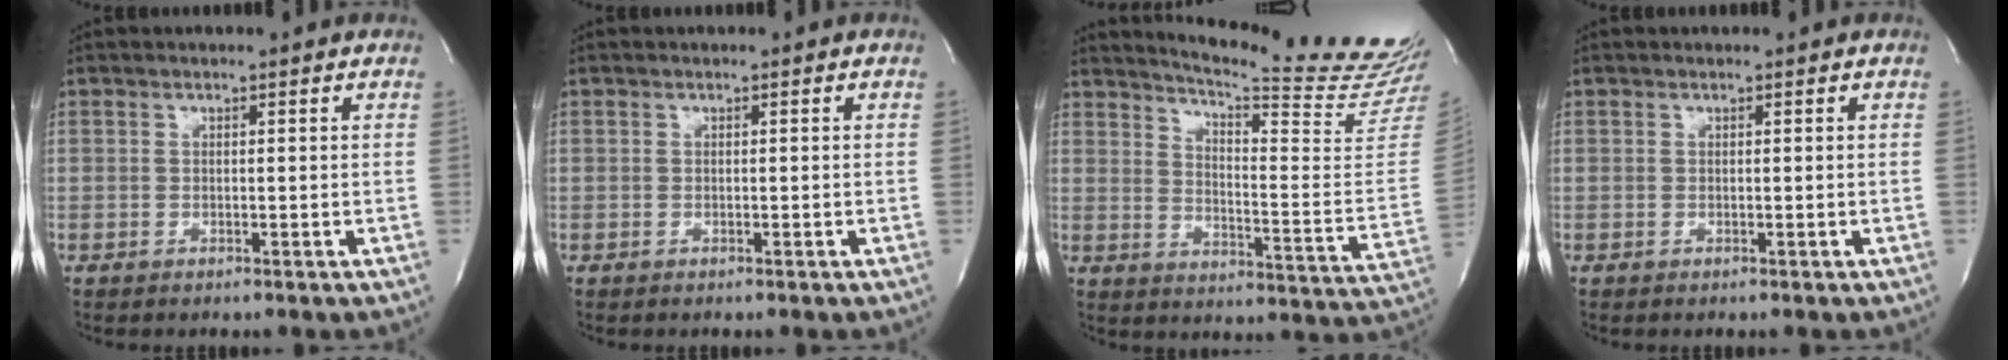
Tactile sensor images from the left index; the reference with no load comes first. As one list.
[{"total": 0.0}, {"total": 21.4, "force": [20.0, -1.1, 7.4], "torque": [-0.121, -0.133, 0.247]}, {"total": 0.0}]